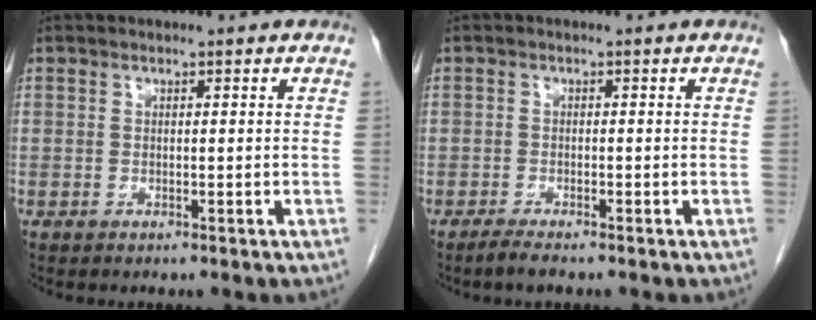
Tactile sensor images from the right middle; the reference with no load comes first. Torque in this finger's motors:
{"motor_torque": [0.14, -0.15, -0.13, -0.06]}